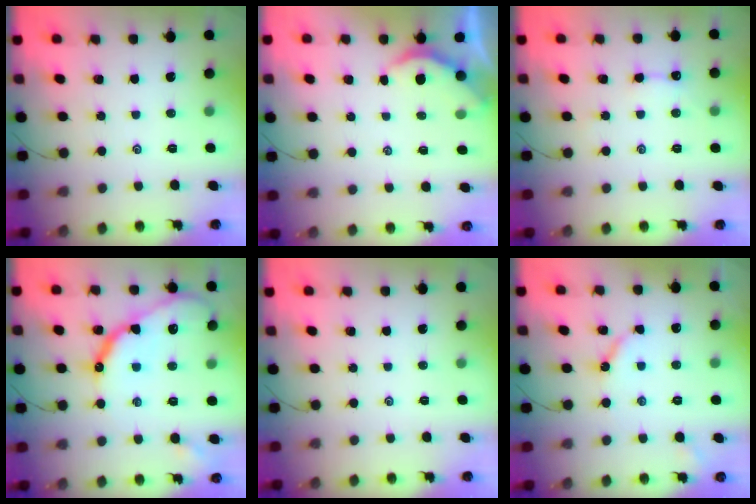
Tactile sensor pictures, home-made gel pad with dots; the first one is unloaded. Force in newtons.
{"total": 2.6, "press": 2.5, "slide": 0.2}
{"total": 3.0, "press": 3.0, "slide": 0.4}
{"total": 16.0, "press": 15.9, "slide": 0.8}
{"total": 0.0}
{"total": 5.6, "press": 5.6, "slide": 0.5}